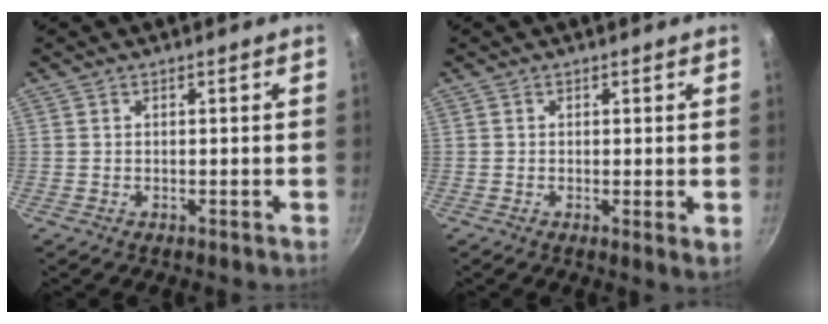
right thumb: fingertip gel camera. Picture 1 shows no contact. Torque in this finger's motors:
{"motor_torque": [-0.27, -0.04, 0.03, -0.26, -0.03]}